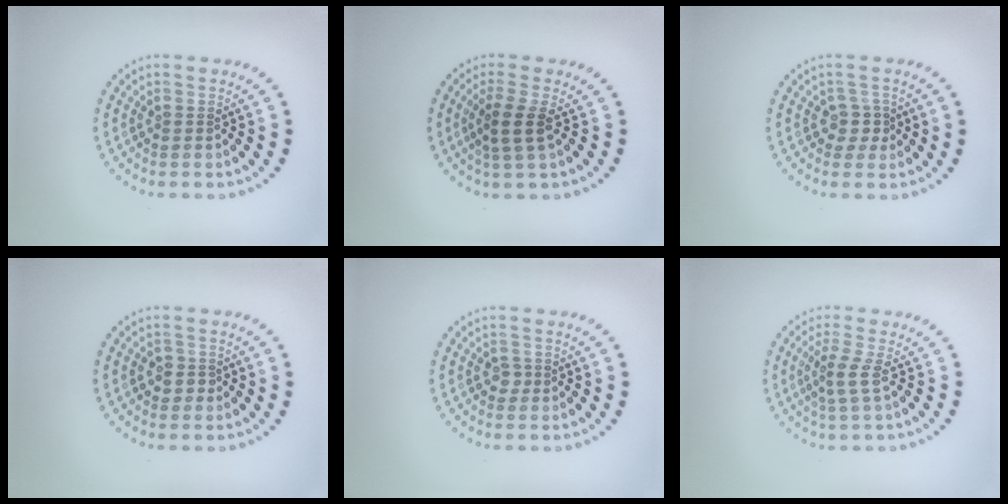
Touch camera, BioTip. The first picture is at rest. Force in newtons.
{"total": 2.5, "press": 2.0, "slide": 1.4}
{"total": 1.7, "press": 1.4, "slide": 1.0}
{"total": 1.4, "press": 1.2, "slide": 0.7}
{"total": 0.8, "press": 0.6, "slide": 0.4}
{"total": 2.2, "press": 1.5, "slide": 1.6}